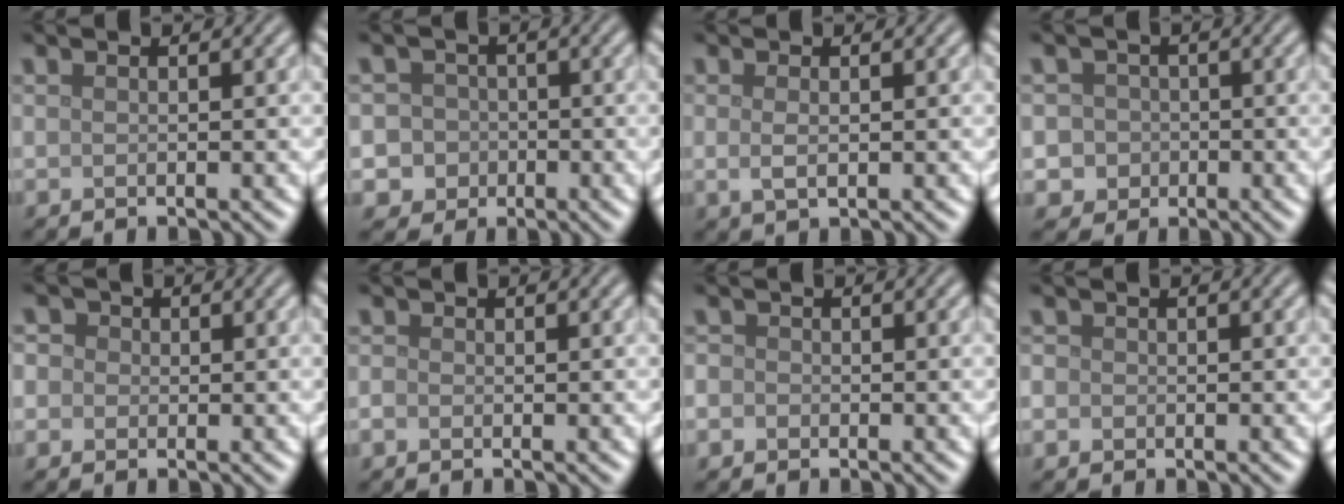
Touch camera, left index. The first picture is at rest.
{"total": 4.8, "force": [-1.2, 4.6, 0.9], "torque": [0.011, 0.011, -0.043]}
{"total": 1.4, "force": [0.1, 0.5, 1.2], "torque": [-0.027, -0.002, 0.002]}
{"total": 3.7, "force": [-0.6, 3.5, 0.8], "torque": [0.016, 0.012, -0.026]}
{"total": 3.1, "force": [0.9, 2.7, 1.2], "torque": [0.002, 0.022, -0.018]}
{"total": 0.8, "force": [-0.4, 0.7, 0.3], "torque": [-0.005, -0.003, -0.008]}
{"total": 1.4, "force": [-0.3, 1.3, 0.4], "torque": [0.004, 0.003, -0.013]}
{"total": 1.3, "force": [-0.1, 1.3, 0.4], "torque": [0.001, 0.002, -0.008]}